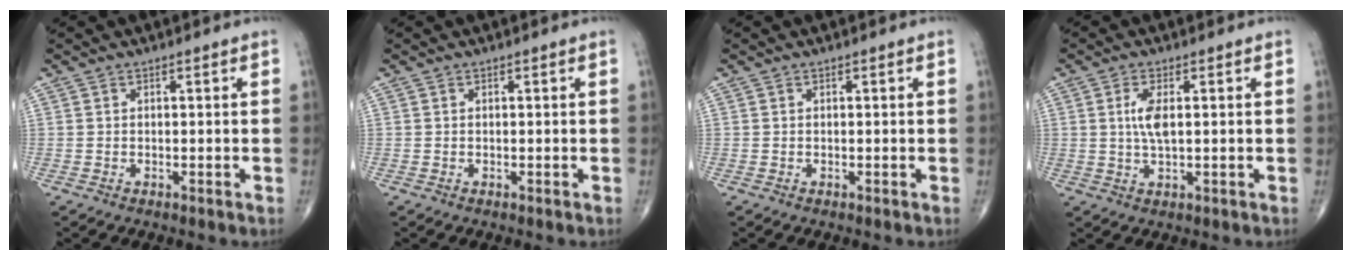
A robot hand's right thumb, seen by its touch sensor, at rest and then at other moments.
{"total": 0.0}
{"total": 0.0}
{"total": 4.6, "force": [0.8, 1.8, 4.2], "torque": [-0.090, -0.003, 0.017]}